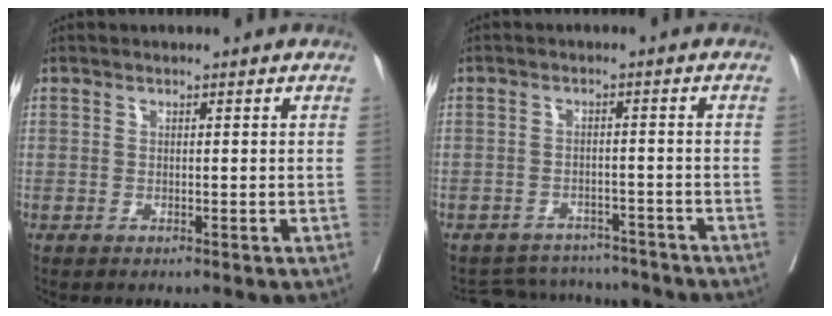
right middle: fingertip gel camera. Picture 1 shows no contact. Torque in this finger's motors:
{"motor_torque": [-0.65, -0.83, -0.05, -0.05]}